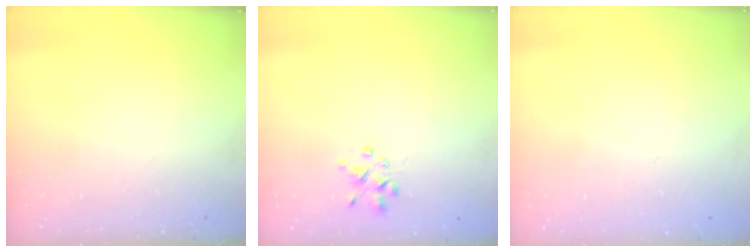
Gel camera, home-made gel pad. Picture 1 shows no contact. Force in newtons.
{"total": 2.5, "press": 2.5, "slide": 0.6}
{"total": 1.8, "press": 1.8, "slide": 0.2}